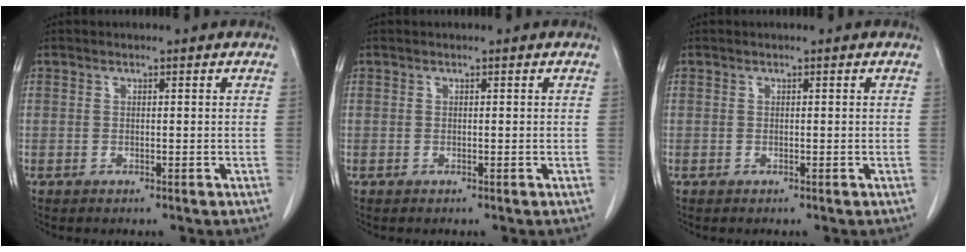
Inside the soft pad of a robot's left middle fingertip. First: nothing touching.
{"total": 0.0}
{"total": 0.0}